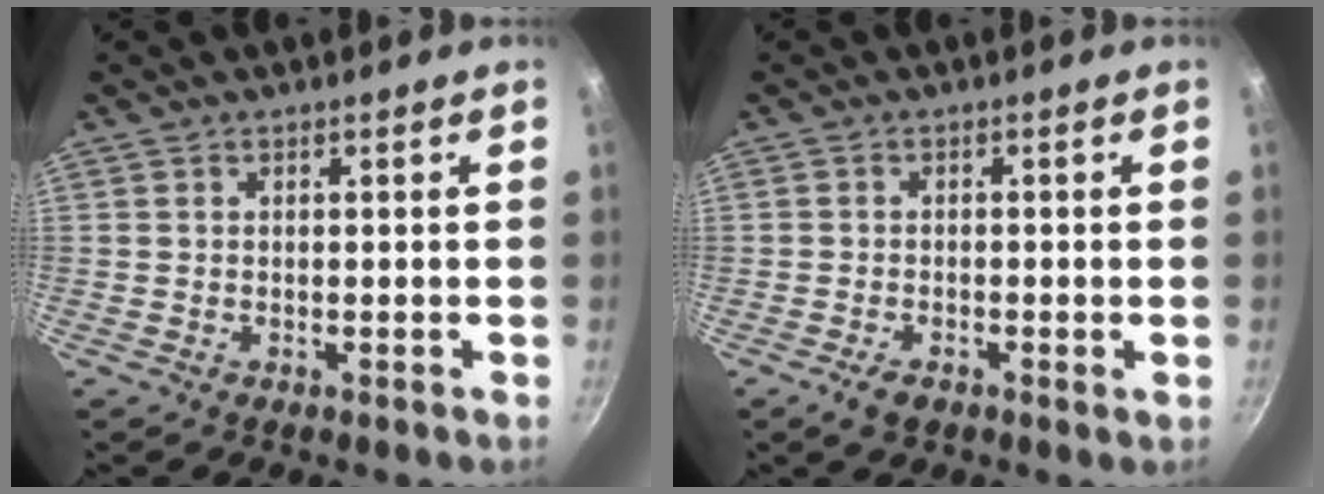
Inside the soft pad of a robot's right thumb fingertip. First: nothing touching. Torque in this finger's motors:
{"motor_torque": [-0.30, 0.31, -0.05, -0.17, 0.07]}